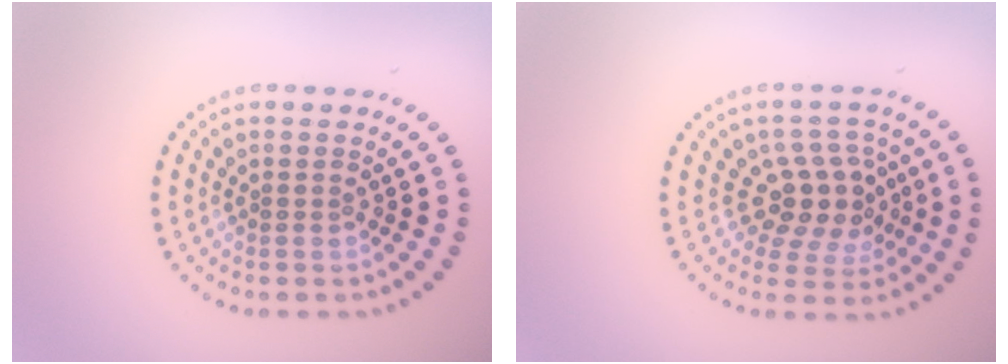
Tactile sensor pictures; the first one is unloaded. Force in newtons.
{"total": 4.0, "press": 3.4, "slide": 2.1}